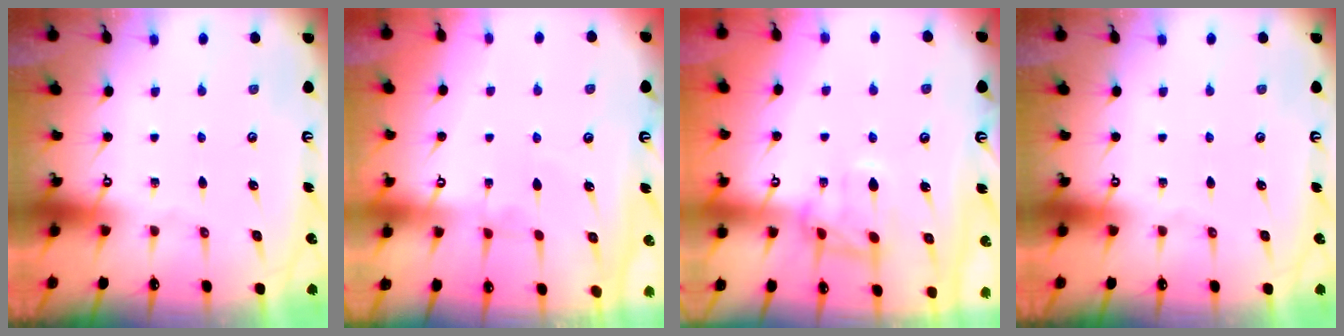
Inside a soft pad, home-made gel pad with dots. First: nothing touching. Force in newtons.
{"total": 4.9, "press": 4.9, "slide": 0.0}
{"total": 1.3, "press": 1.2, "slide": 0.4}
{"total": 0.0}